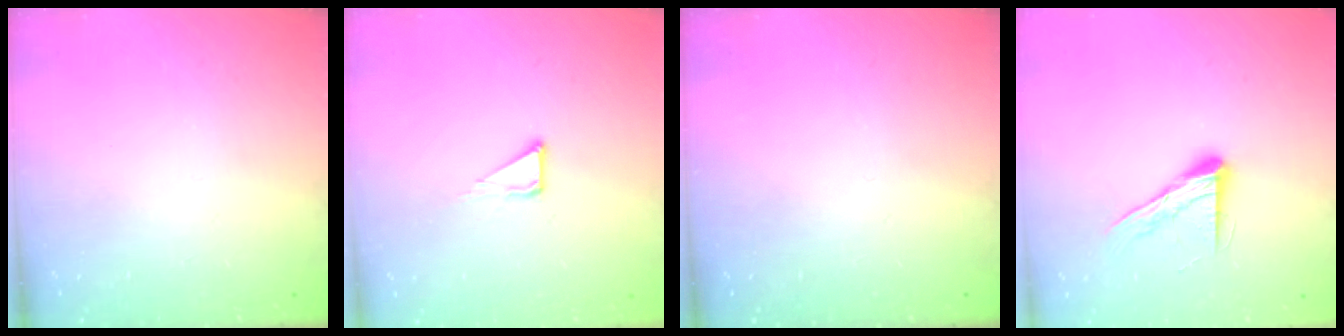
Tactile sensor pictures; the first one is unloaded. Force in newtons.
{"total": 3.5, "press": 3.5, "slide": 0.2}
{"total": 0.0}
{"total": 12.4, "press": 12.3, "slide": 1.4}